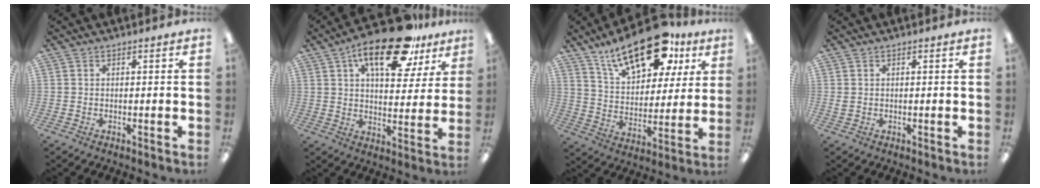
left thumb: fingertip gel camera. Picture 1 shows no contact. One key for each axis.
{"total": 19.2, "fx": 11.3, "fy": 8.2, "fz": 13.1, "tx": -0.196, "ty": -0.051, "tz": 0.183}
{"total": 21.2, "fx": 13.5, "fy": 10.2, "fz": 12.7, "tx": -0.205, "ty": -0.054, "tz": 0.231}
{"total": 0.7, "fx": 0.1, "fy": 0.6, "fz": 0.4, "tx": -0.008, "ty": 0.002, "tz": 0.001}